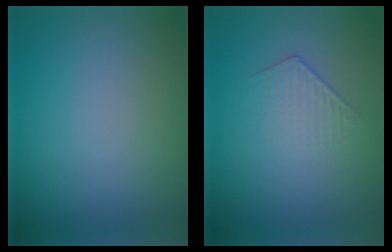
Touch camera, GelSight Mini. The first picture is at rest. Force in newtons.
{"total": 1.3, "press": 0.6, "slide": 1.2}